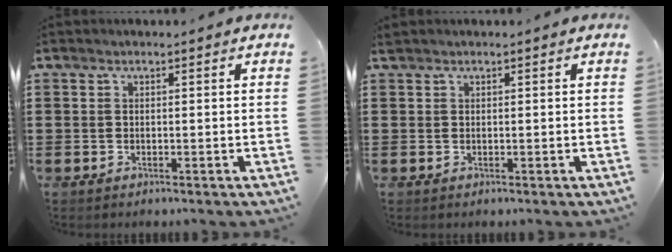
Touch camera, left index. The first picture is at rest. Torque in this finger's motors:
{"motor_torque": [1.15, -0.50, 0.00, 0.01]}